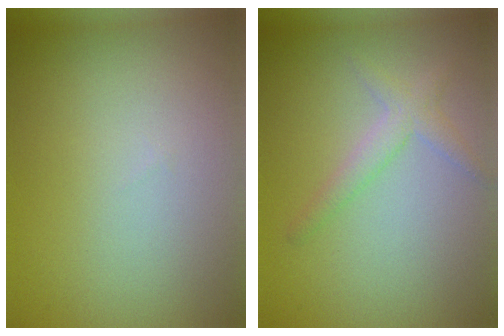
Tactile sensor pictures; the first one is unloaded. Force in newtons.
{"total": 2.0, "press": 2.0, "slide": 0.2}